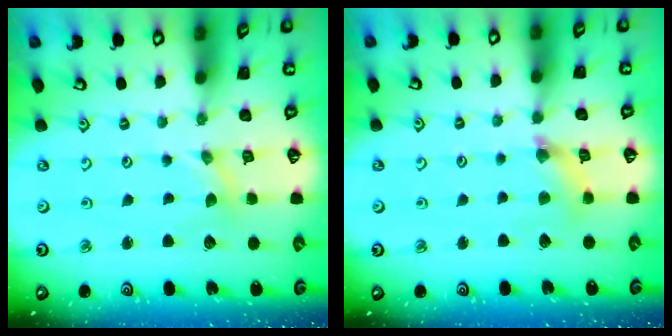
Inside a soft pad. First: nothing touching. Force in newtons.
{"total": 4.7, "press": 4.7, "slide": 0.5}